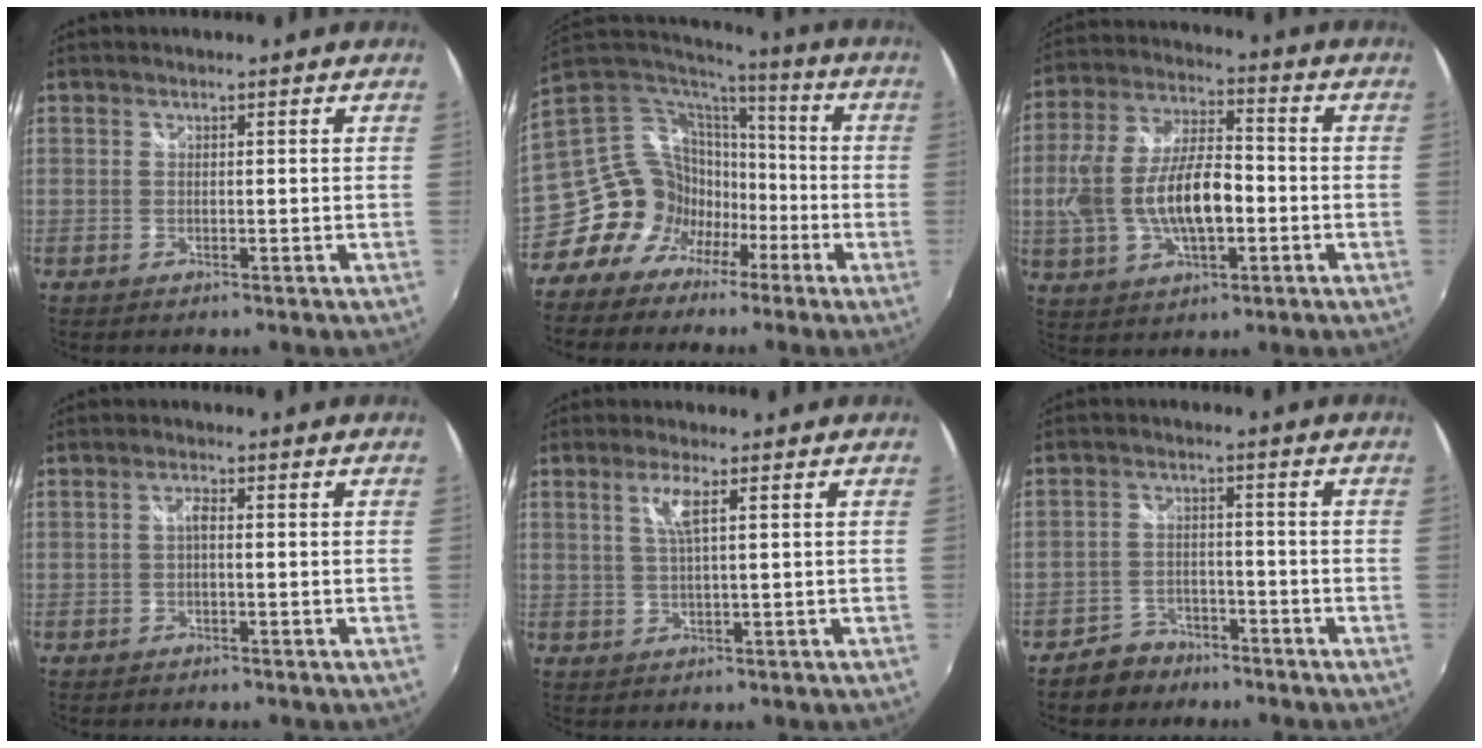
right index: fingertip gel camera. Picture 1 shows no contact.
{"total": 15.0, "force": [-7.3, 12.2, 4.6], "torque": [-0.096, 0.042, -0.128]}
{"total": 15.1, "force": [-2.5, 7.1, 13.1], "torque": [-0.267, 0.003, -0.037]}
{"total": 1.4, "force": [-0.3, 0.5, 1.3], "torque": [-0.024, 0.005, -0.008]}
{"total": 3.6, "force": [1.4, 0.0, 3.3], "torque": [-0.066, -0.001, 0.027]}
{"total": 5.8, "force": [-4.5, 3.6, 0.9], "torque": [-0.036, 0.017, -0.073]}